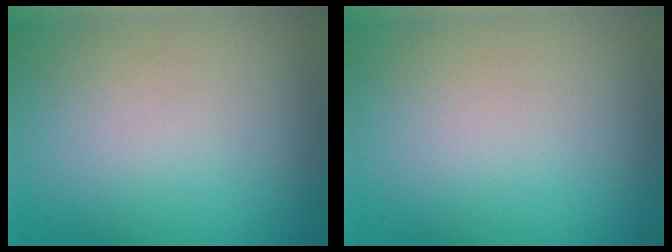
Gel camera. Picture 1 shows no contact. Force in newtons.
{"total": 0.0}